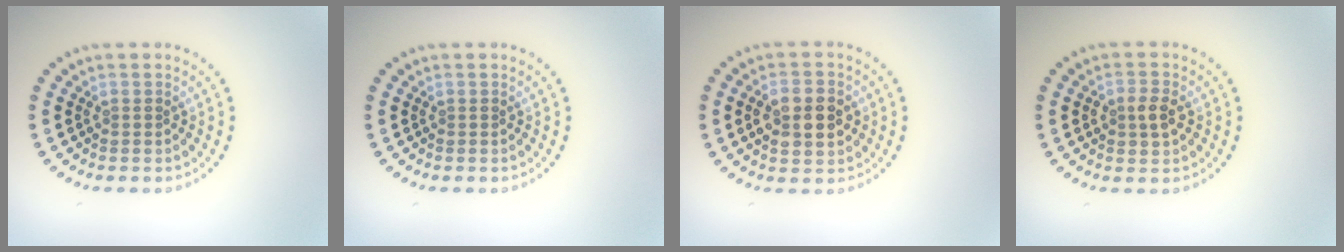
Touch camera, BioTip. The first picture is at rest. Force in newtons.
{"total": 0.0}
{"total": 4.7, "press": 4.7, "slide": 0.2}
{"total": 2.1, "press": 2.1, "slide": 0.2}